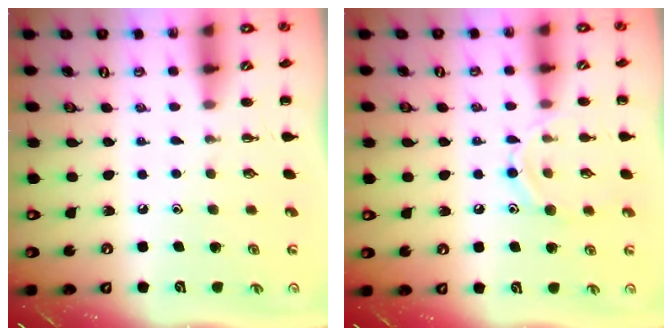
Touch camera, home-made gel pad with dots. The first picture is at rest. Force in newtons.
{"total": 9.0, "press": 8.9, "slide": 1.2}